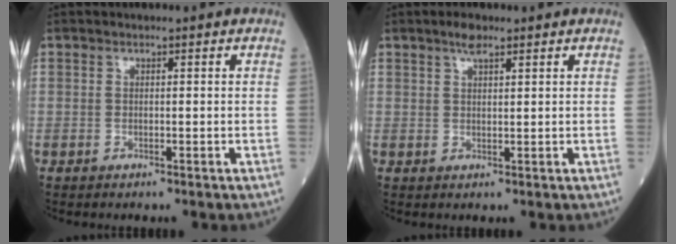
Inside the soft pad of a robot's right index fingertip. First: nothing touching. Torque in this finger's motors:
{"motor_torque": [-0.05, -0.15, 0.10, 0.03]}